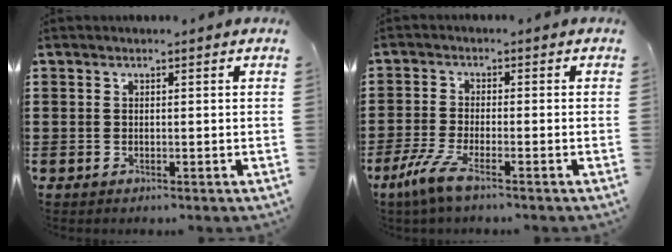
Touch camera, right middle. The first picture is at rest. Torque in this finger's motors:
{"motor_torque": [1.99, -0.15, 0.39, 0.12]}